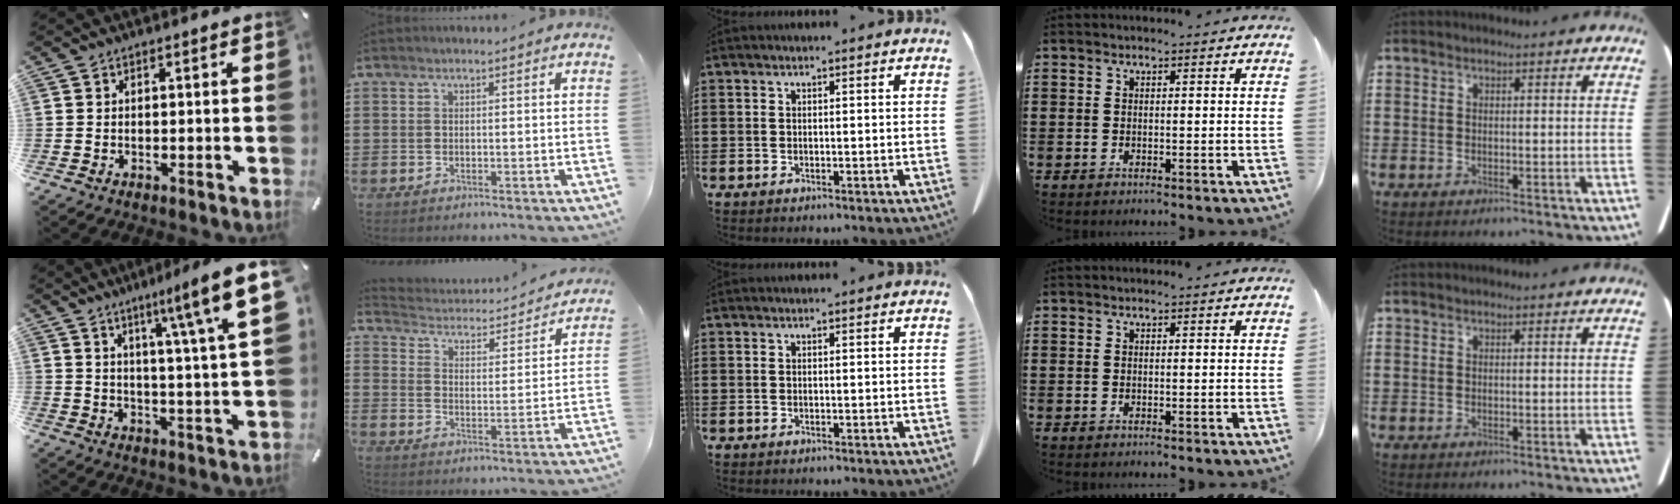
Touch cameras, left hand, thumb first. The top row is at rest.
{"thumb": {"total": 15.7, "force": [7.9, 1.6, 13.4], "torque": [-0.196, -0.044, 0.110]}, "index": {"total": 2.7, "force": [2.6, 0.4, -0.1], "torque": [-0.021, -0.028, 0.035]}}